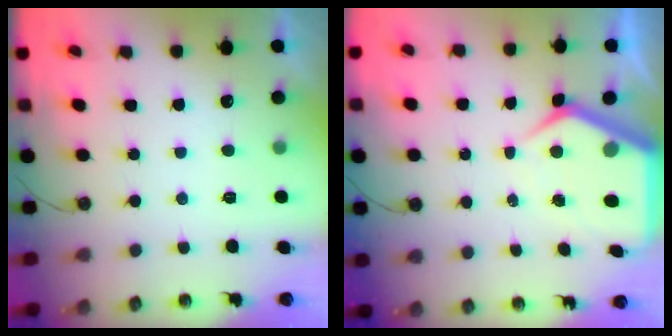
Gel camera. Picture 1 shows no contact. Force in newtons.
{"total": 8.4, "press": 8.3, "slide": 0.8}